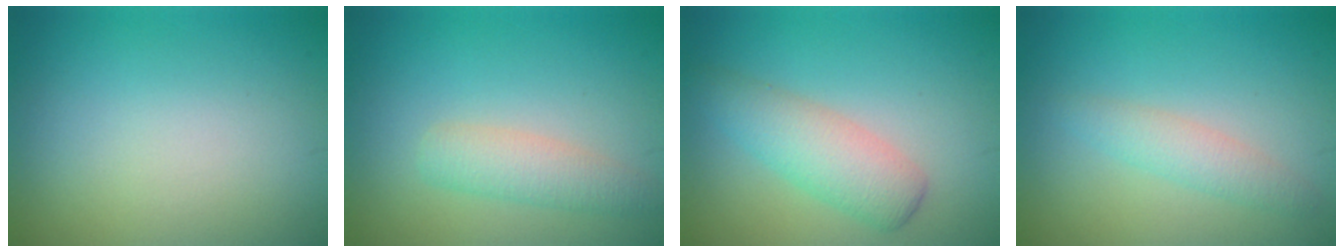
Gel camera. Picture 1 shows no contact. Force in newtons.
{"total": 2.6, "press": 2.6, "slide": 0.2}
{"total": 3.7, "press": 3.7, "slide": 0.1}
{"total": 2.0, "press": 2.0, "slide": 0.0}